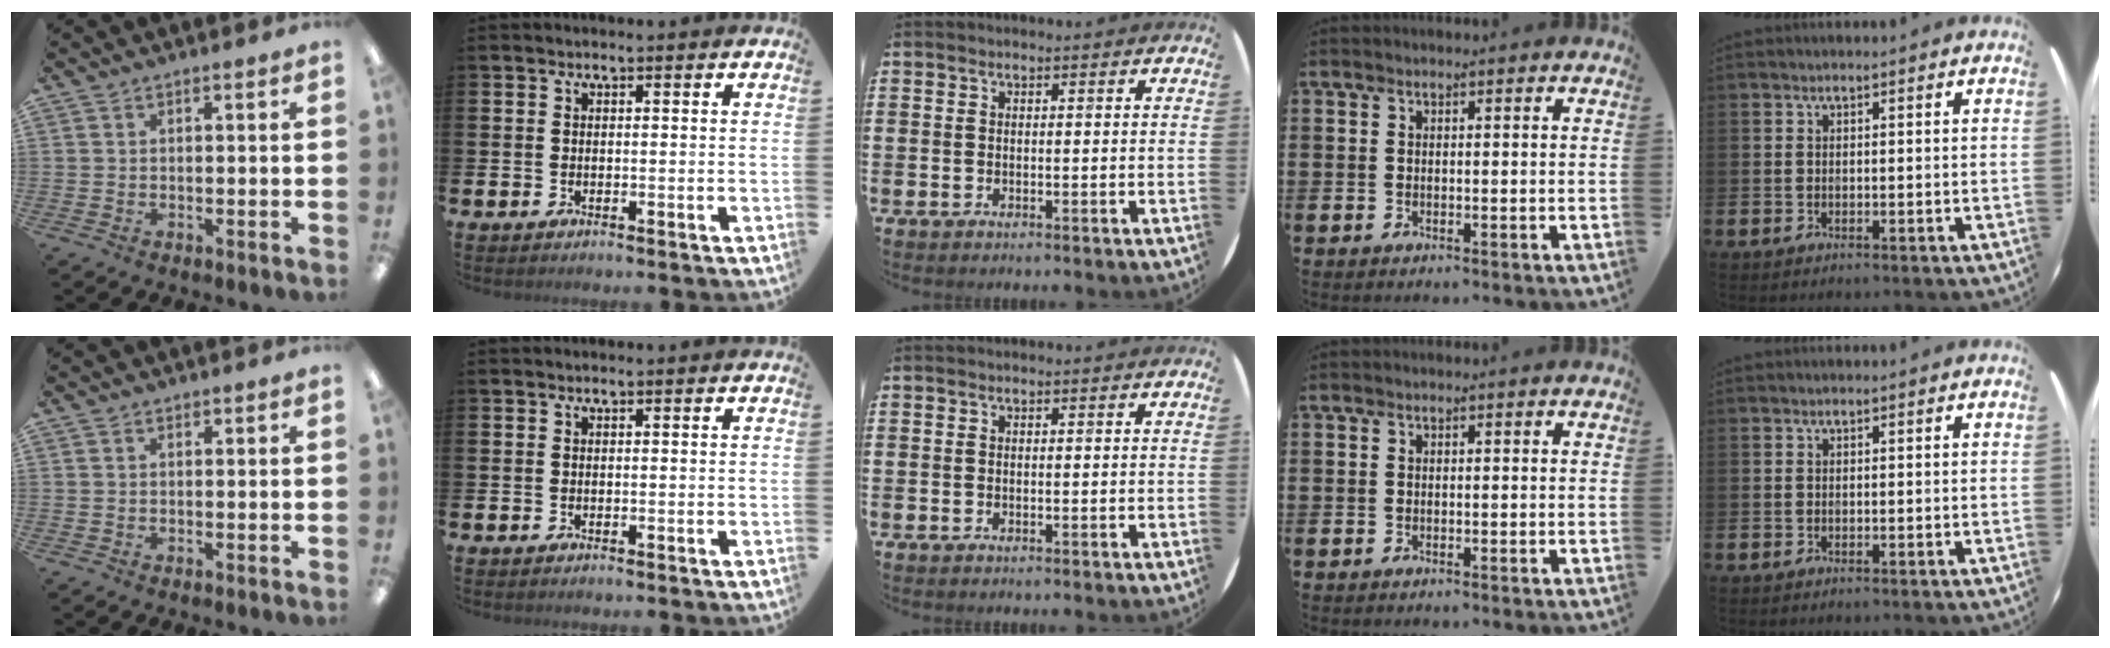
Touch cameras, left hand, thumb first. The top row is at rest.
{}